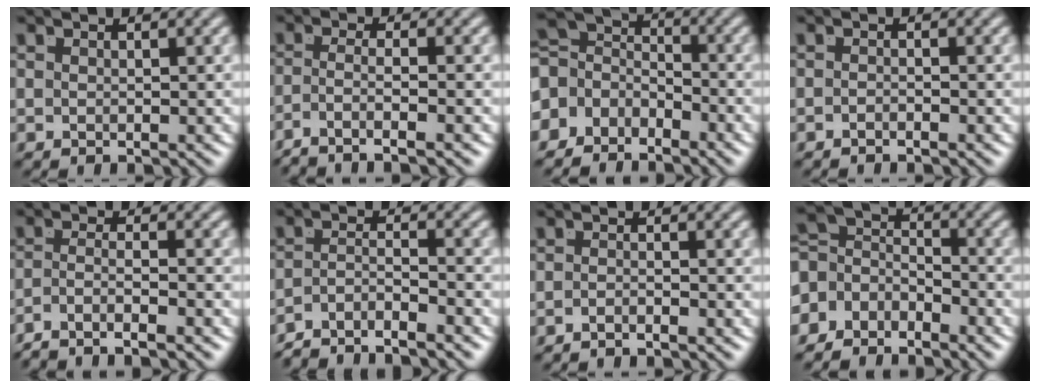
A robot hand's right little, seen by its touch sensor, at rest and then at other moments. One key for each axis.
{"total": 4.5, "fx": -3.6, "fy": 0.3, "fz": 2.7, "tx": -0.058, "ty": -0.030, "tz": -0.045}
{"total": 8.6, "fx": 0.2, "fy": 7.4, "fz": 4.4, "tx": -0.096, "ty": -0.011, "tz": -0.005}
{"total": 1.2, "fx": -1.0, "fy": -0.7, "fz": 0.0, "tx": 0.001, "ty": -0.006, "tz": -0.016}
{"total": 5.1, "fx": -4.2, "fy": 1.4, "fz": 2.5, "tx": -0.050, "ty": -0.027, "tz": -0.062}
{"total": 6.0, "fx": -4.8, "fy": 2.7, "fz": 2.4, "tx": -0.040, "ty": -0.020, "tz": -0.082}
{"total": 1.6, "fx": -1.4, "fy": -0.7, "fz": 0.3, "tx": -0.001, "ty": -0.004, "tz": -0.026}
{"total": 7.7, "fx": -0.3, "fy": 6.5, "fz": 4.0, "tx": -0.084, "ty": -0.013, "tz": -0.013}